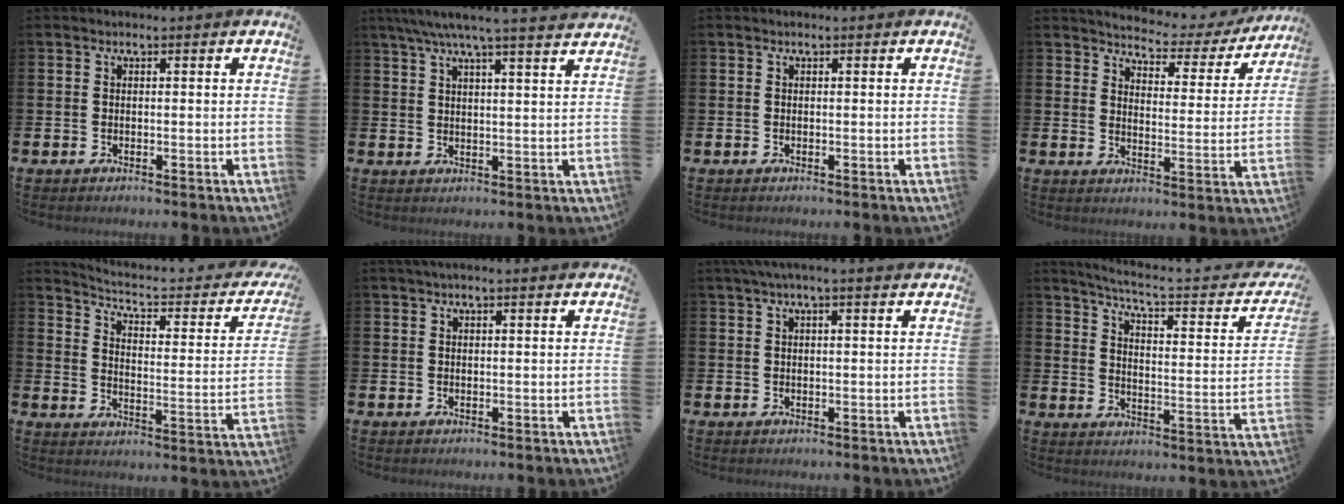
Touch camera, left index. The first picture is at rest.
{"total": 6.0, "force": [5.4, -0.4, 2.4], "torque": [-0.058, -0.023, 0.095]}
{"total": 0.0}
{"total": 4.0, "force": [3.8, 1.2, 0.5], "torque": [-0.025, -0.040, 0.055]}
{"total": 4.8, "force": [3.9, 1.2, 2.5], "torque": [-0.065, -0.033, 0.054]}
{"total": 1.3, "force": [1.1, 0.0, 0.7], "torque": [-0.010, 0.000, 0.020]}
{"total": 2.3, "force": [1.7, -0.1, 1.5], "torque": [-0.027, 0.001, 0.029]}
{"total": 5.5, "force": [4.6, 0.0, 2.9], "torque": [-0.069, -0.042, 0.067]}